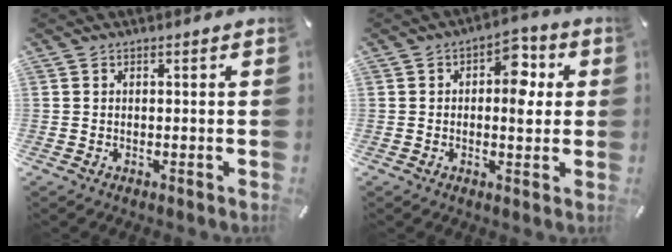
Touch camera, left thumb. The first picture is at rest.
{"total": 7.9, "force": [0.6, 4.8, 6.3], "torque": [-0.062, -0.006, 0.000]}